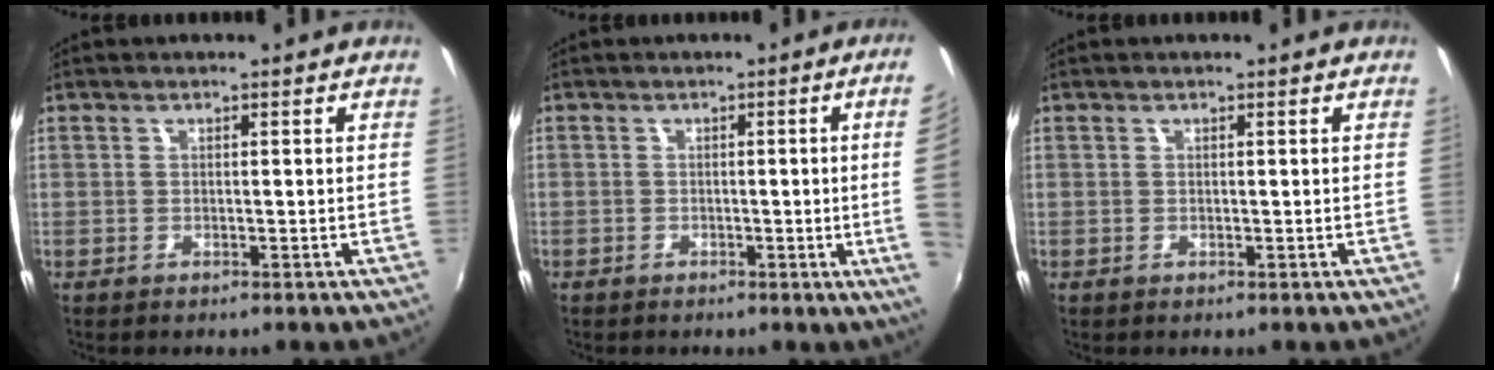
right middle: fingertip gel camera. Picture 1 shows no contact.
{"total": 7.9, "force": [-0.4, -1.4, 7.8], "torque": [-0.089, -0.006, -0.002]}
{"total": 0.0}